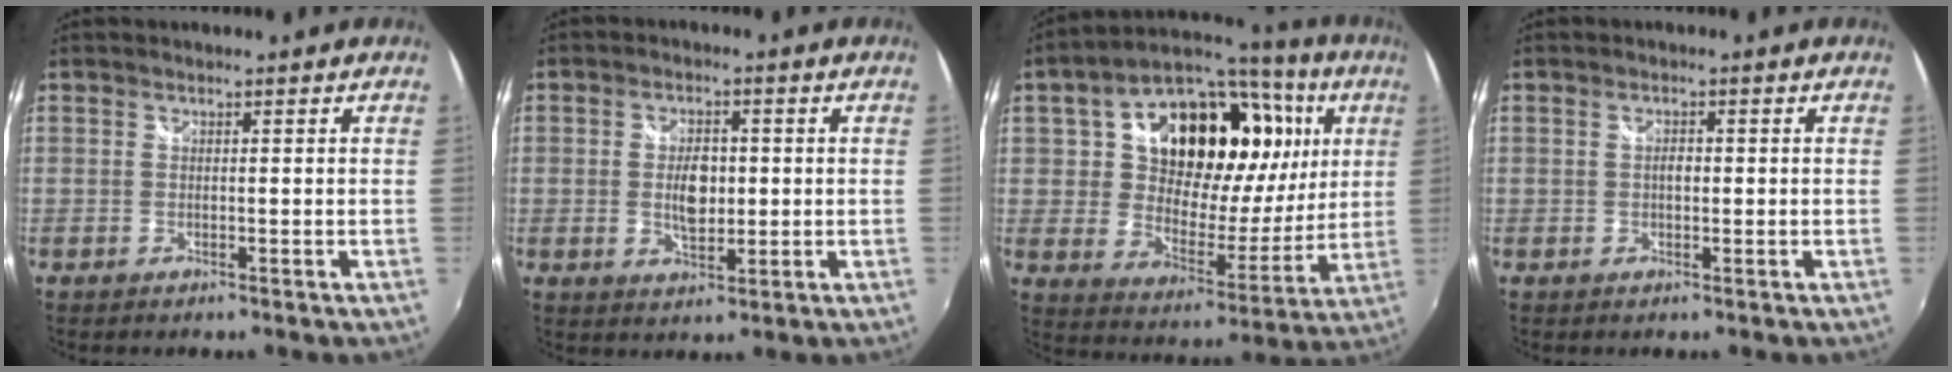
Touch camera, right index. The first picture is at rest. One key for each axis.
{"total": 6.0, "fx": -0.1, "fy": 3.3, "fz": 5.0, "tx": -0.091, "ty": 0.001, "tz": -0.001}
{"total": 30.0, "fx": 9.2, "fy": 19.1, "fz": 21.3, "tx": -0.398, "ty": 0.059, "tz": 0.161}
{"total": 1.4, "fx": 0.0, "fy": 0.9, "fz": 1.1, "tx": -0.020, "ty": 0.003, "tz": -0.002}